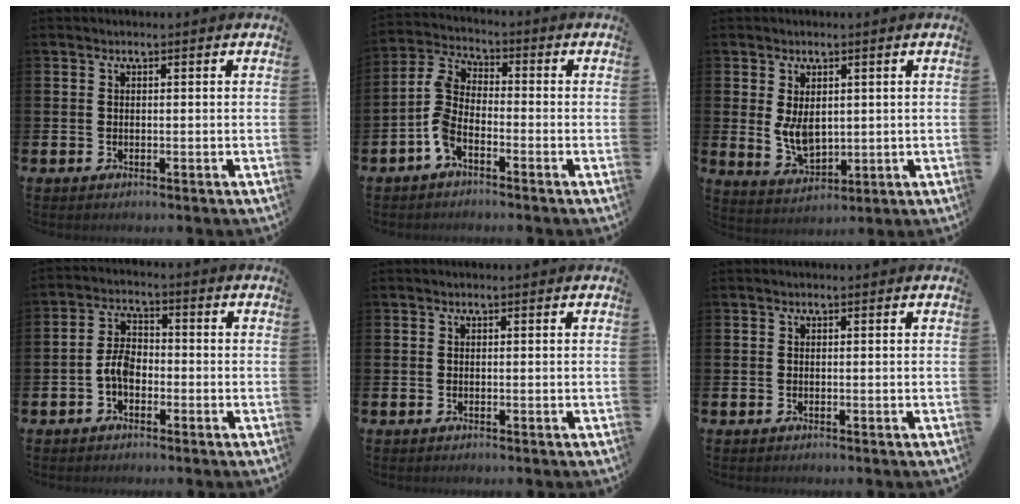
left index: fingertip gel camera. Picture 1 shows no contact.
{"total": 4.9, "force": [-2.2, 2.3, 3.8], "torque": [-0.095, -0.009, -0.052]}
{"total": 4.7, "force": [1.4, 2.8, 3.5], "torque": [-0.061, -0.008, 0.020]}
{"total": 4.4, "force": [-1.6, 2.6, 3.1], "torque": [-0.053, 0.005, -0.035]}
{"total": 0.0}
{"total": 0.0}